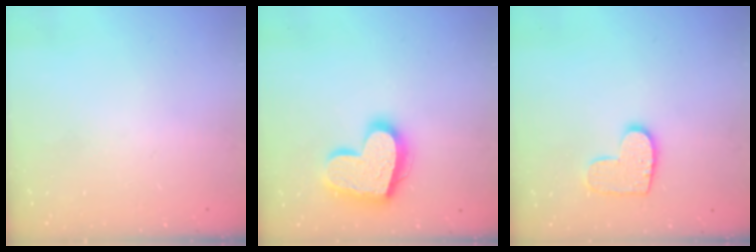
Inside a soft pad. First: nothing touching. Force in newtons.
{"total": 20.2, "press": 20.2, "slide": 1.5}
{"total": 10.2, "press": 10.1, "slide": 0.5}